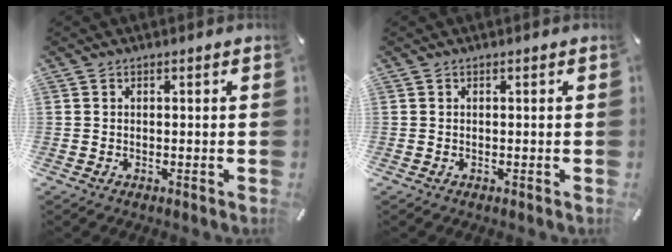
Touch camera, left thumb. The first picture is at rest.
{"total": 0.0}